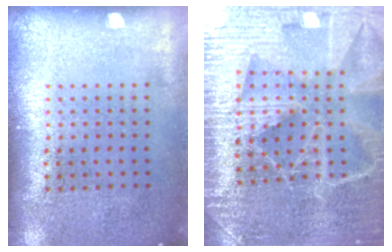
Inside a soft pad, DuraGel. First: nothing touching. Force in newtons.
{"total": 4.7, "press": 4.4, "slide": 1.7}